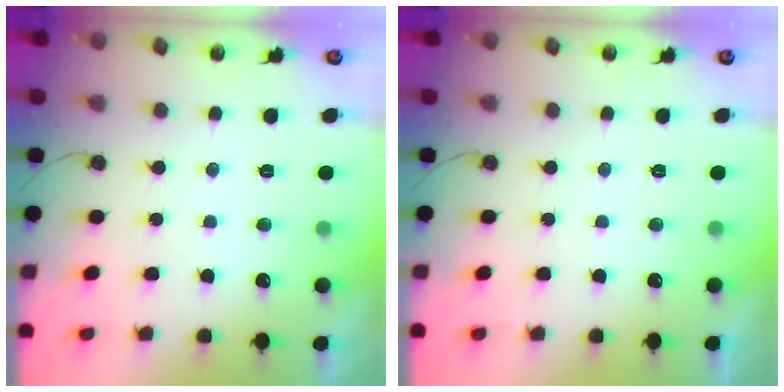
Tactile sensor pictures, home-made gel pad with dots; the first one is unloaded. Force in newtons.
{"total": 0.0}